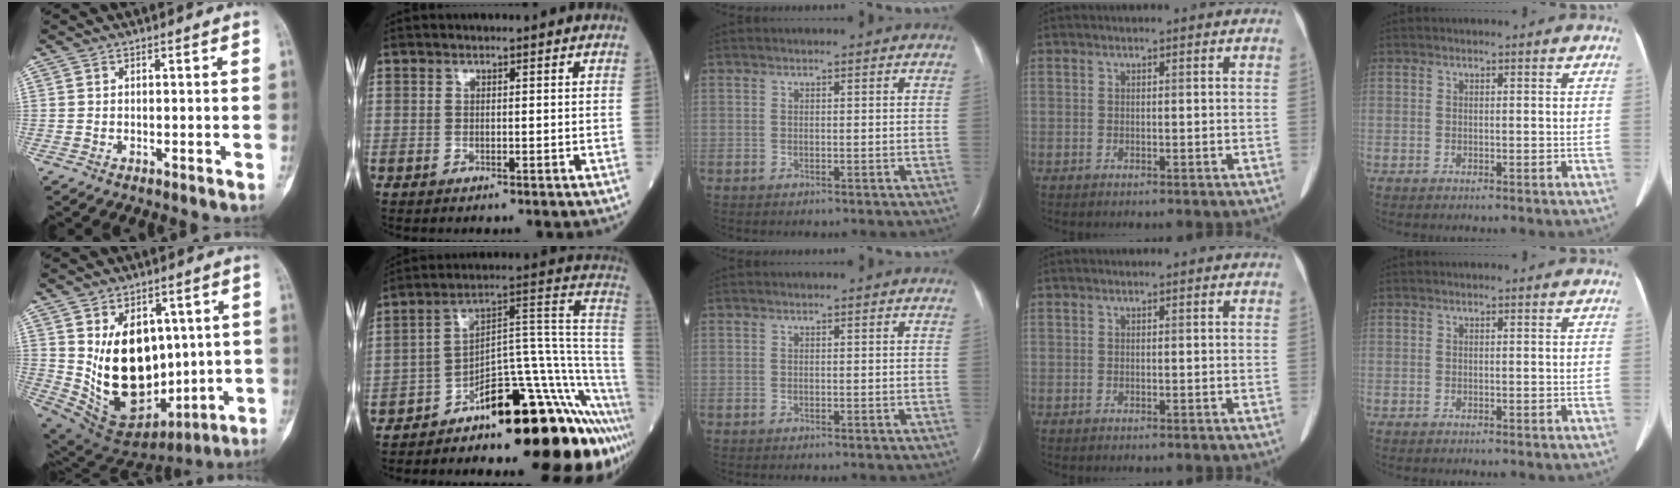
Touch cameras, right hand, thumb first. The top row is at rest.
{"thumb": {"total": 18.9, "force": [2.2, 12.9, 13.6], "torque": [-0.186, -0.020, 0.074]}, "index": {"total": 20.3, "force": [-14.0, 3.4, 14.3], "torque": [-0.115, 0.060, -0.205]}}